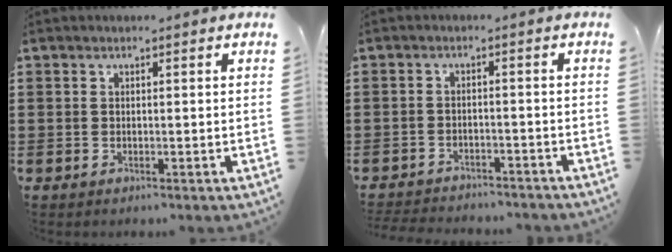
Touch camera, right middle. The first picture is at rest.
{"total": 2.7, "force": [-2.7, 0.2, 0.1], "torque": [-0.007, -0.002, -0.058]}